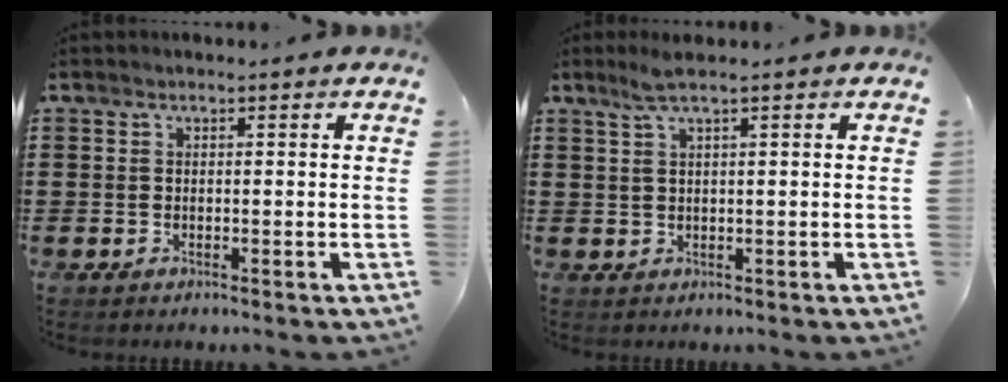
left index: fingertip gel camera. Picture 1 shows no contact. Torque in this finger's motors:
{"motor_torque": [0.21, -0.16, 0.08, 0.07]}